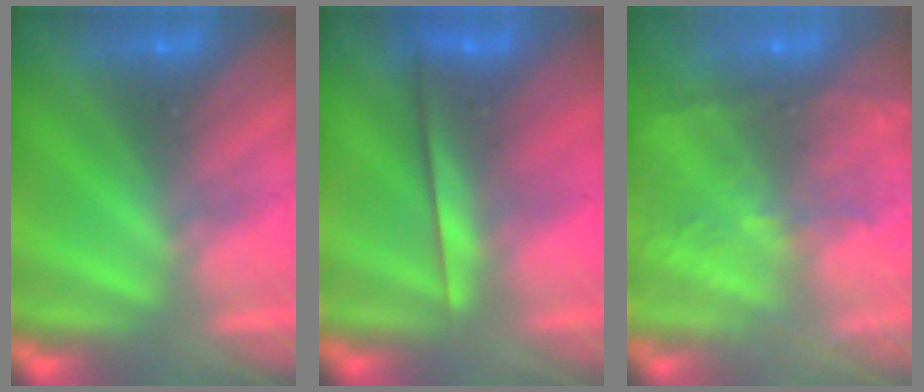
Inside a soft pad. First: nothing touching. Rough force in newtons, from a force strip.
{"total": 2.3}
{"total": 7.7}